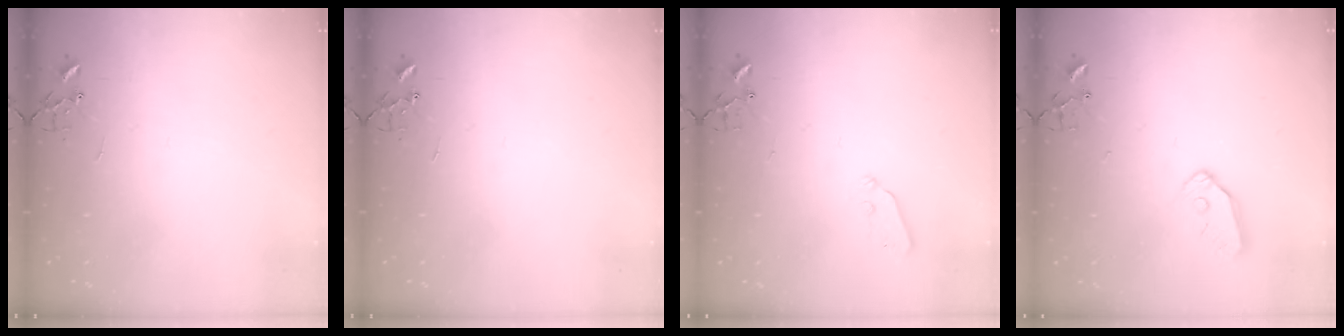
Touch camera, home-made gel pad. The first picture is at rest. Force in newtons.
{"total": 0.0}
{"total": 4.4, "press": 4.3, "slide": 0.8}
{"total": 9.0, "press": 8.9, "slide": 0.9}